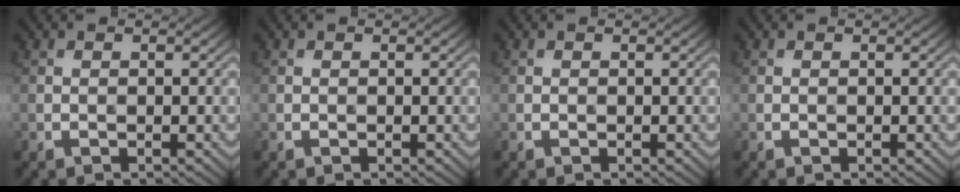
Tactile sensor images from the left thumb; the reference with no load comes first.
{"total": 0.0}
{"total": 0.0}
{"total": 0.0}